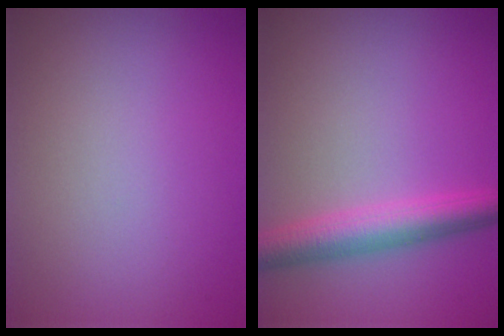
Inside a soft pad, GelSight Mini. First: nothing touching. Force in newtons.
{"total": 4.3, "press": 4.3, "slide": 0.1}